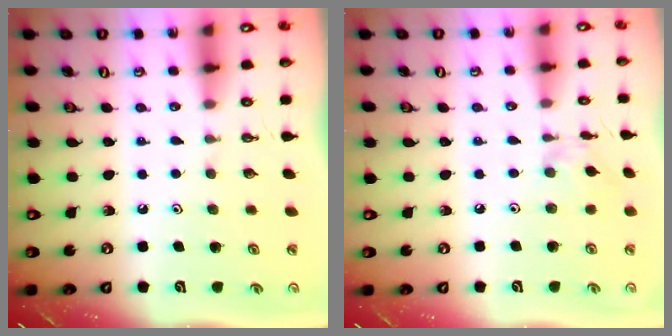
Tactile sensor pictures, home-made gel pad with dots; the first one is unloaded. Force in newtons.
{"total": 1.4, "press": 1.3, "slide": 0.2}